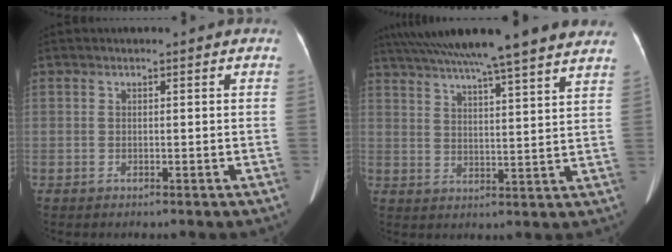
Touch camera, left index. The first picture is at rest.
{"total": 22.1, "force": [18.8, 0.1, 11.8], "torque": [-0.204, 0.018, 0.261]}